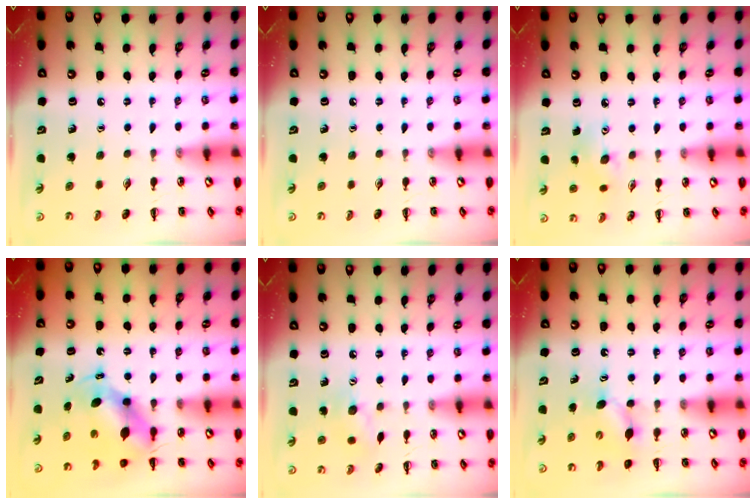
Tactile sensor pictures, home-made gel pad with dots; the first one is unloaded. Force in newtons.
{"total": 0.0}
{"total": 5.6, "press": 5.5, "slide": 1.0}
{"total": 5.5, "press": 5.3, "slide": 1.6}
{"total": 7.4, "press": 7.3, "slide": 1.3}
{"total": 3.9, "press": 3.7, "slide": 1.2}